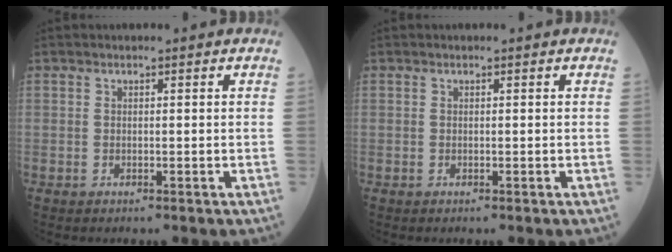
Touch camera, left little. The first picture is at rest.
{"total": 0.0}